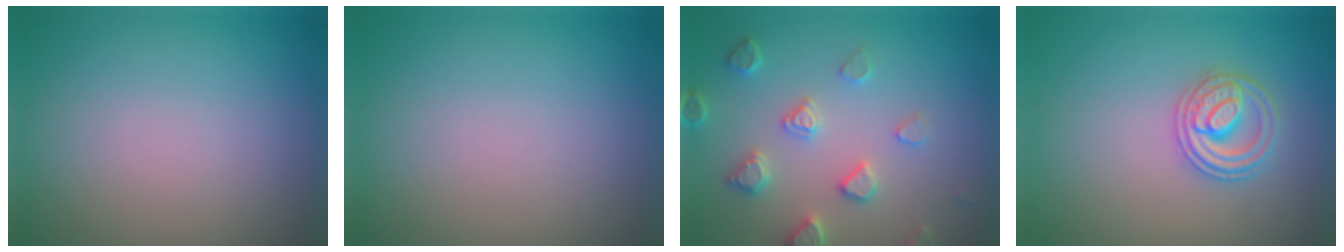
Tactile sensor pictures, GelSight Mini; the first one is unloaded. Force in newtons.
{"total": 0.0}
{"total": 3.6, "press": 3.5, "slide": 0.8}
{"total": 2.7, "press": 2.6, "slide": 0.3}